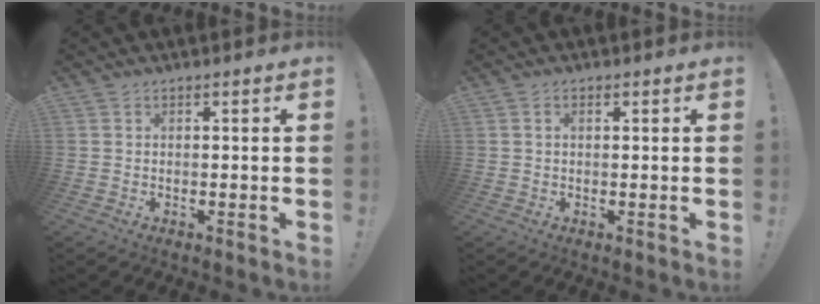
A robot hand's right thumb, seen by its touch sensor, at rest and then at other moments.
{"total": 1.2, "force": [0.4, 0.5, 1.0], "torque": [-0.014, 0.000, 0.005]}